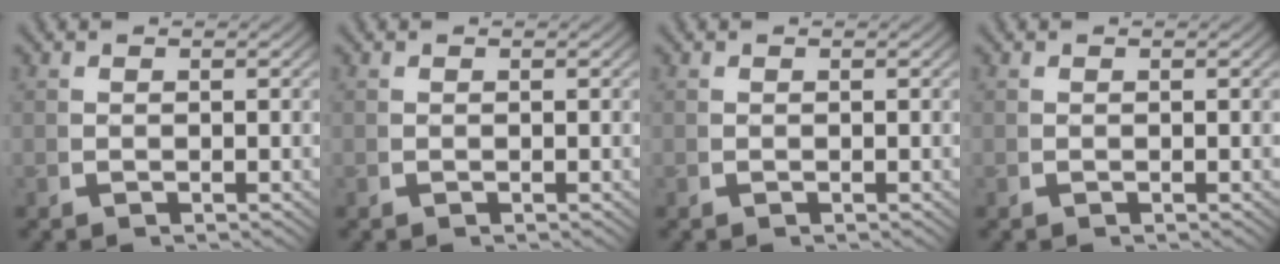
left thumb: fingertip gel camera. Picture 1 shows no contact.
{"total": 0.0}
{"total": 0.0}
{"total": 0.0}